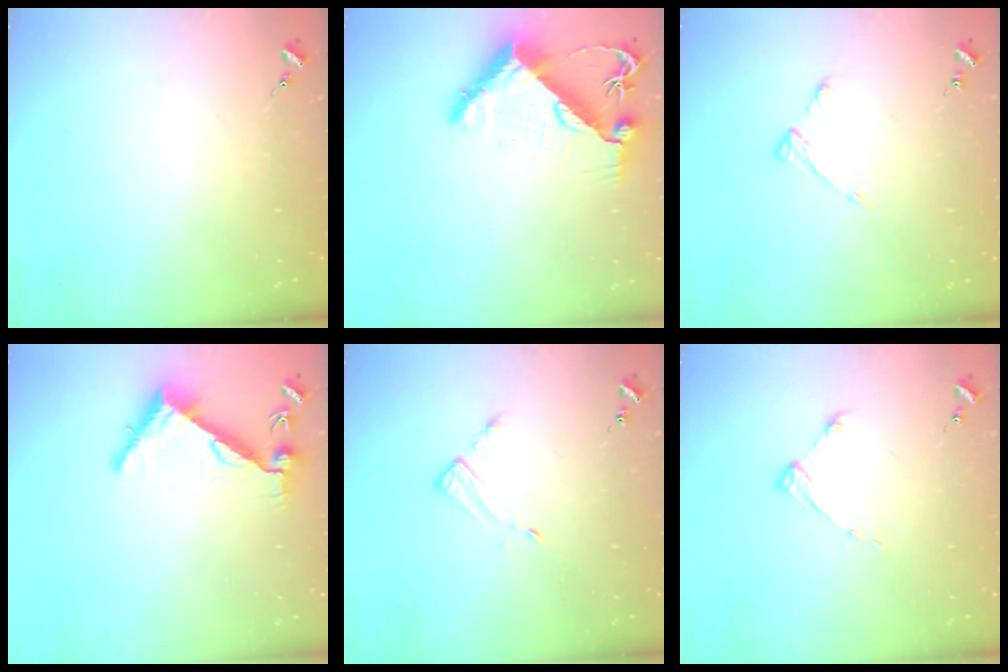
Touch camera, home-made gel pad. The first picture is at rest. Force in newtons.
{"total": 10.3, "press": 10.2, "slide": 1.5}
{"total": 3.6, "press": 3.6, "slide": 0.5}
{"total": 6.2, "press": 6.2, "slide": 0.7}
{"total": 3.1, "press": 3.1, "slide": 0.3}
{"total": 4.3, "press": 4.3, "slide": 0.6}